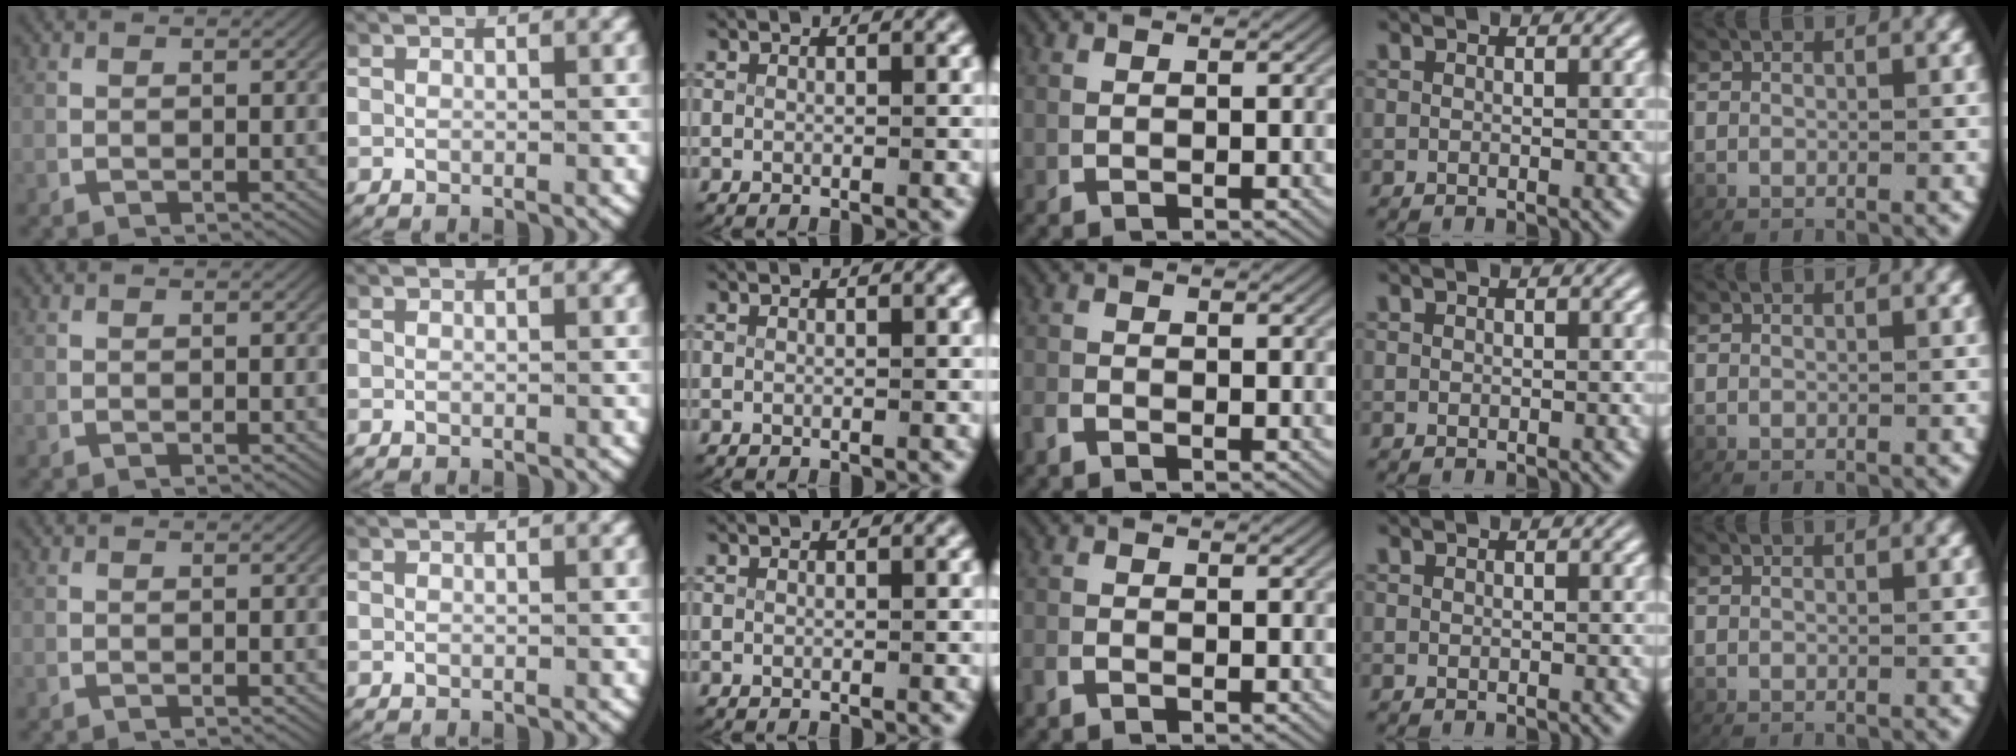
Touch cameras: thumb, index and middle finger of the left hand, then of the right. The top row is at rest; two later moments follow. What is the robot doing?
{"motion": "lift_and_place", "object": "paper"}